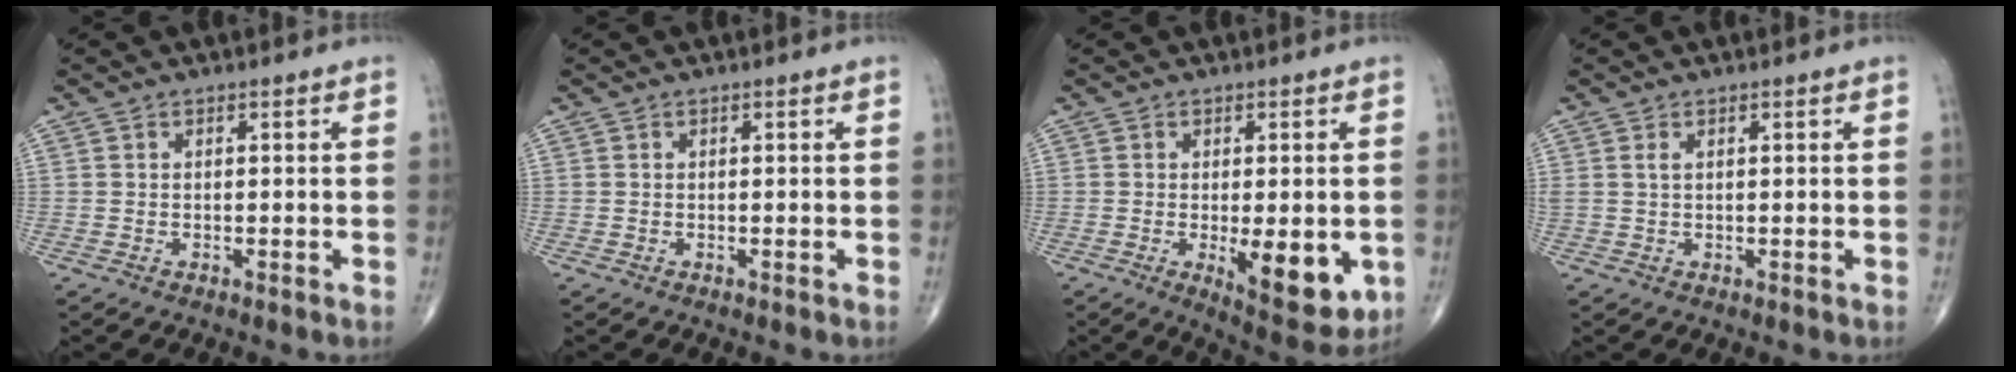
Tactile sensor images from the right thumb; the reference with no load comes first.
{"total": 0.0}
{"total": 11.6, "force": [-2.7, 4.5, 10.3], "torque": [-0.126, -0.021, -0.027]}
{"total": 1.1, "force": [0.5, 0.5, 0.9], "torque": [-0.026, 0.009, 0.014]}